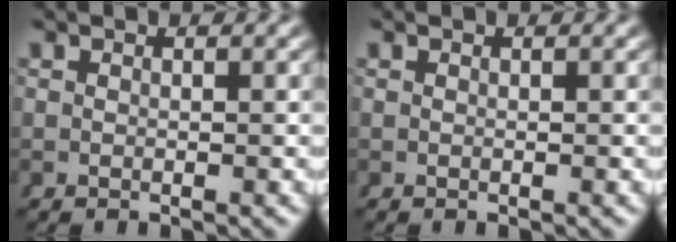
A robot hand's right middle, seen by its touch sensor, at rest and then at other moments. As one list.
[{"total": 0.0}]